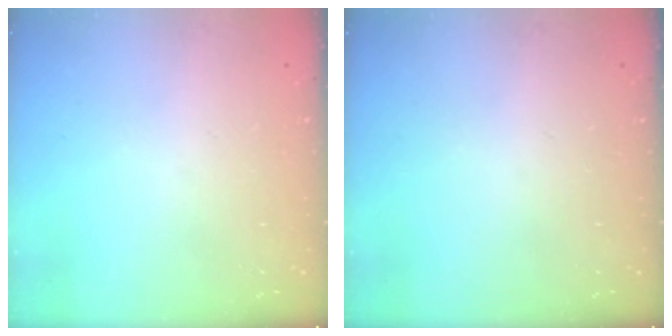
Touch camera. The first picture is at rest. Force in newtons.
{"total": 0.0}